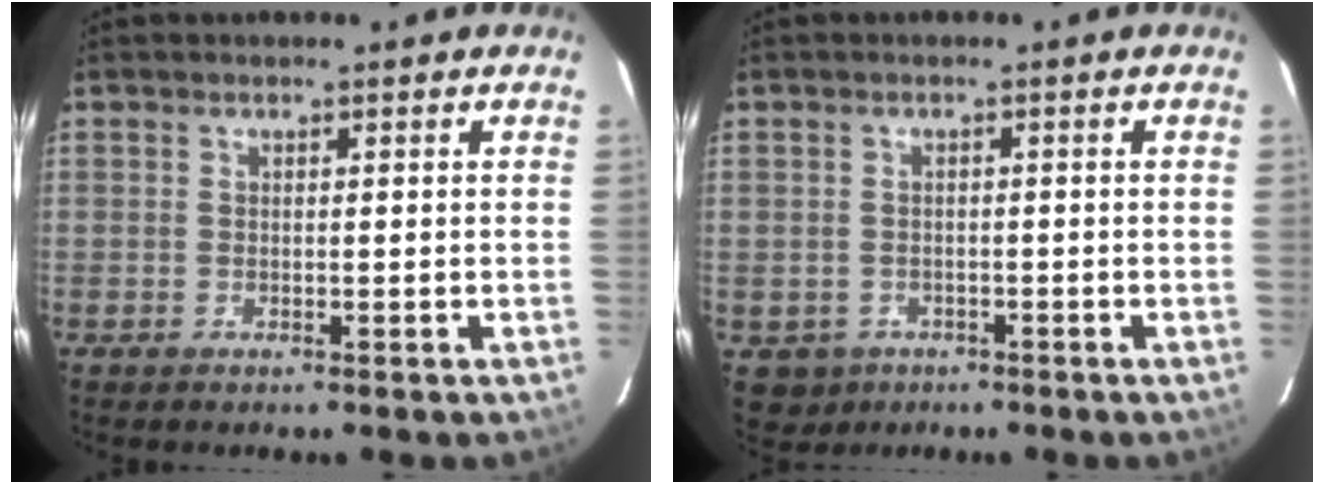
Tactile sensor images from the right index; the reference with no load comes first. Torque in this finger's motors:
{"motor_torque": [-0.34, 0.00, -1.06, -0.21]}